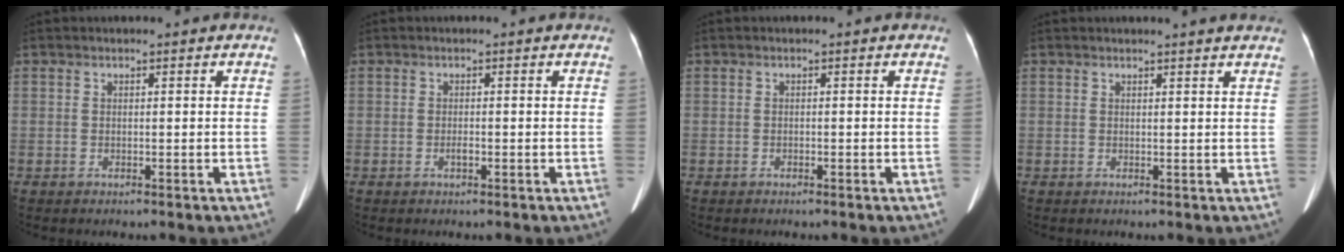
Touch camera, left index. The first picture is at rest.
{"total": 0.9, "force": [-0.4, 0.3, 0.7], "torque": [-0.016, 0.000, -0.006]}
{"total": 0.0}
{"total": 3.7, "force": [3.4, -0.3, 1.5], "torque": [-0.021, 0.004, 0.028]}